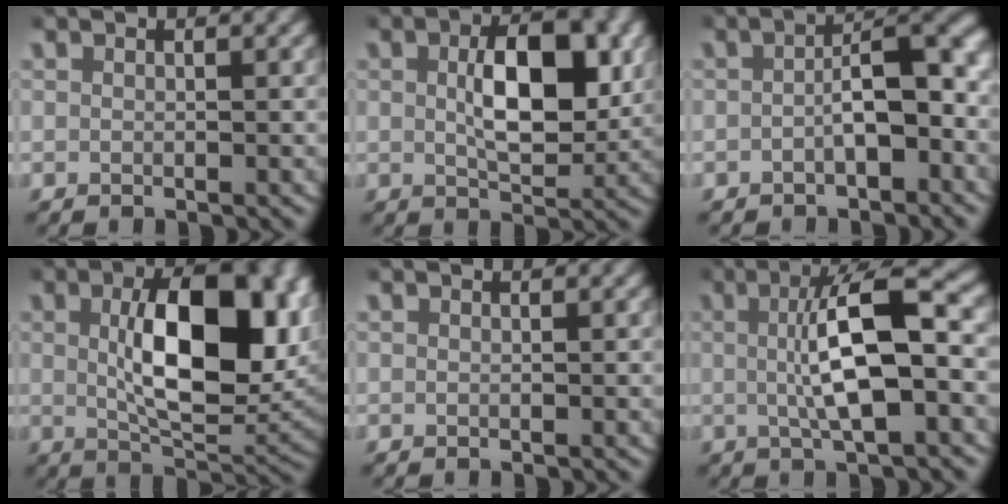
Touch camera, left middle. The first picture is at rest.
{"total": 6.6, "force": [1.1, 3.2, 5.6], "torque": [-0.091, -0.005, 0.019]}
{"total": 5.0, "force": [-1.3, 1.7, 4.5], "torque": [-0.054, 0.005, -0.020]}
{"total": 11.7, "force": [1.8, 5.2, 10.3], "torque": [-0.150, -0.007, 0.029]}
{"total": 0.0}
{"total": 6.9, "force": [0.4, 1.6, 6.7], "torque": [-0.107, 0.020, 0.003]}